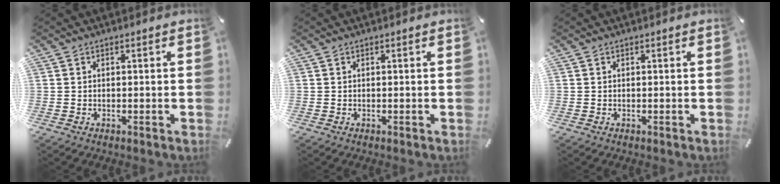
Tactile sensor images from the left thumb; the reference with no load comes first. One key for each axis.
{"total": 0.0}
{"total": 0.0}